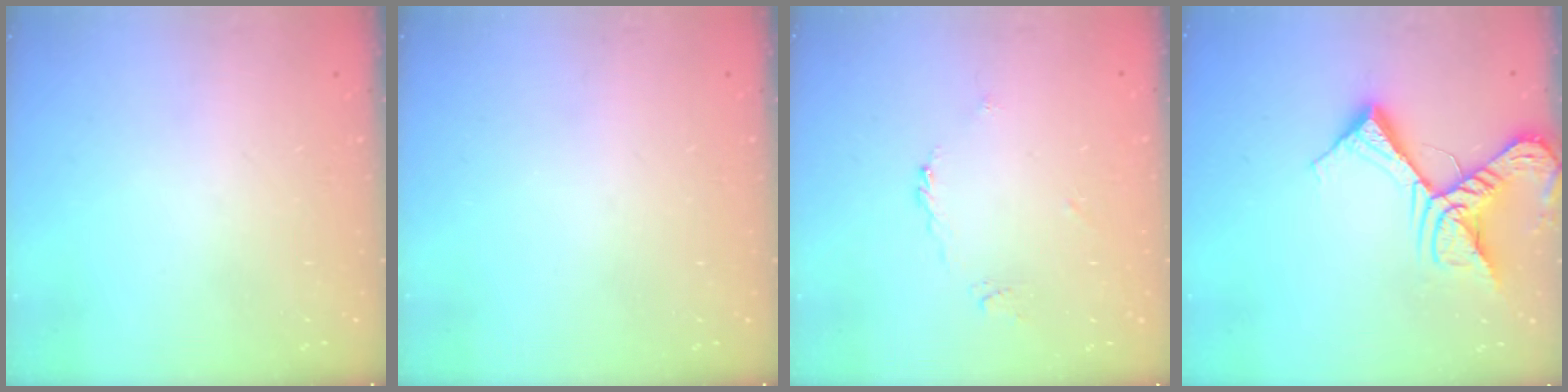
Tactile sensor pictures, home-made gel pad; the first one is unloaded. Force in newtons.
{"total": 0.0}
{"total": 3.7, "press": 3.7, "slide": 0.8}
{"total": 17.6, "press": 17.4, "slide": 2.2}